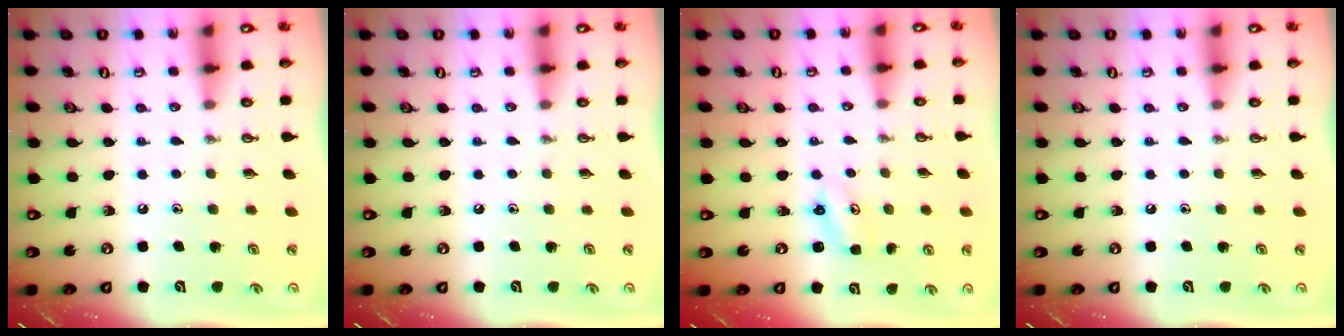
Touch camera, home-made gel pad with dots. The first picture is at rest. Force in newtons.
{"total": 0.0}
{"total": 2.8, "press": 2.8, "slide": 0.3}
{"total": 0.0}